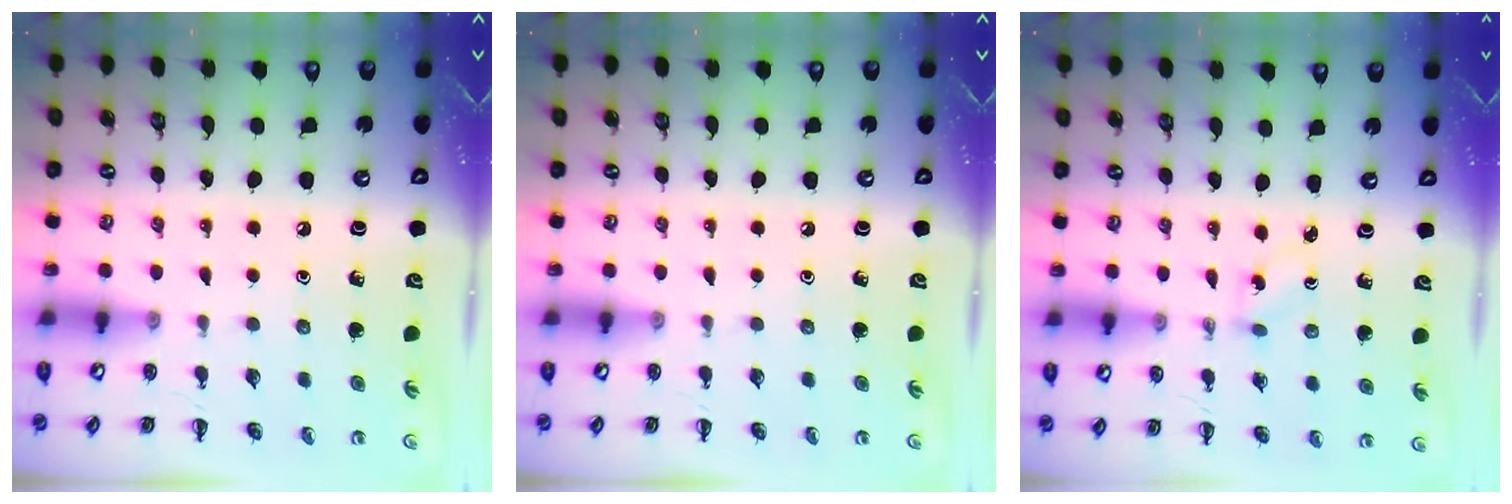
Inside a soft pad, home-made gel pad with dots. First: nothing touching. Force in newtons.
{"total": 0.0}
{"total": 1.2, "press": 1.1, "slide": 0.5}